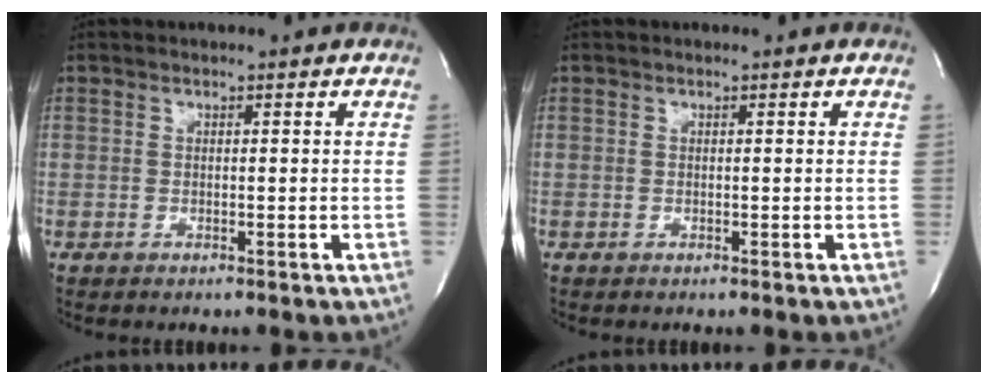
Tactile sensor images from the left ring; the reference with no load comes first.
{"total": 0.0}